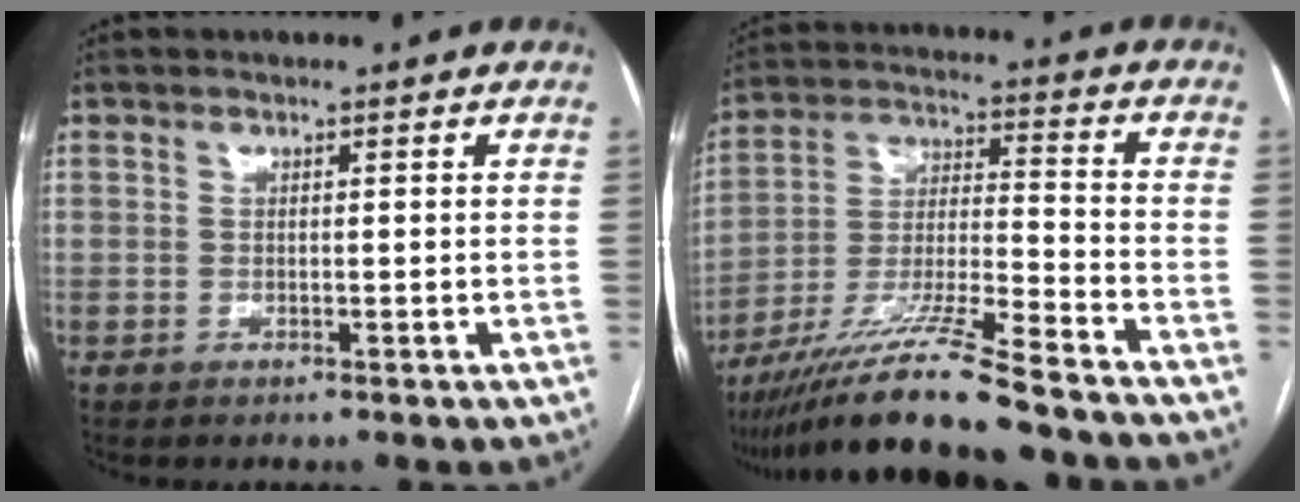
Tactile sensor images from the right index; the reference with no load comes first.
{"total": 16.7, "force": [-13.2, 0.1, 10.2], "torque": [-0.206, -0.020, -0.239]}